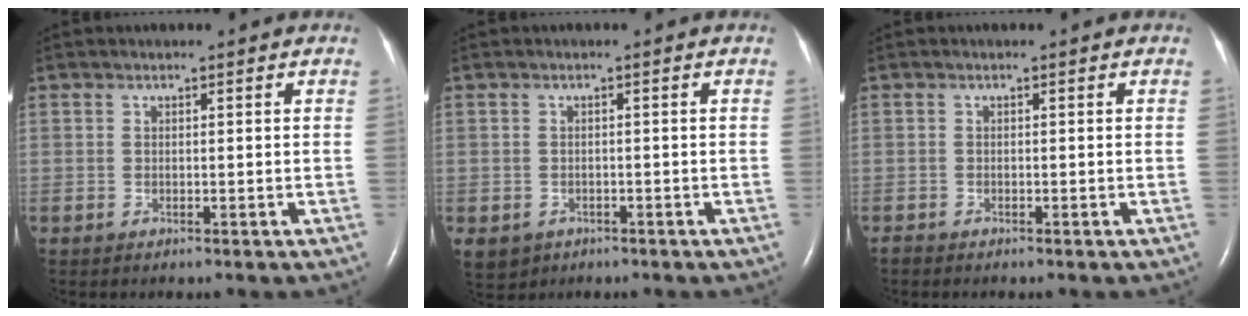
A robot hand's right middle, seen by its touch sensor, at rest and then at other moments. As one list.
[{"total": 4.1, "force": [-2.2, 3.3, 0.9], "torque": [-0.014, 0.002, -0.028]}, {"total": 0.6, "force": [-0.6, 0.1, 0.1], "torque": [-0.006, -0.001, -0.013]}]